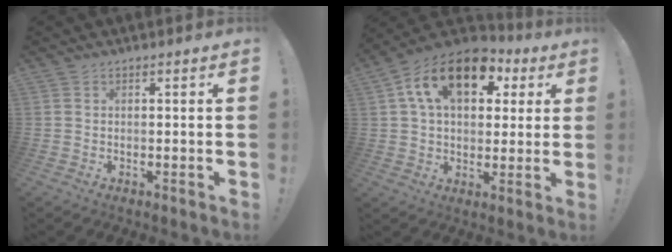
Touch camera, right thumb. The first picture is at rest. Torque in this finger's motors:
{"motor_torque": [2.17, 2.84, 0.65, -0.22, 0.17]}